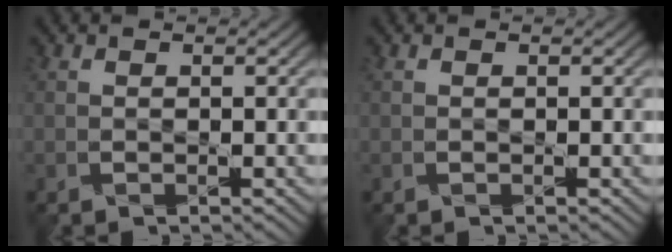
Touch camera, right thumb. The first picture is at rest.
{"total": 0.0}